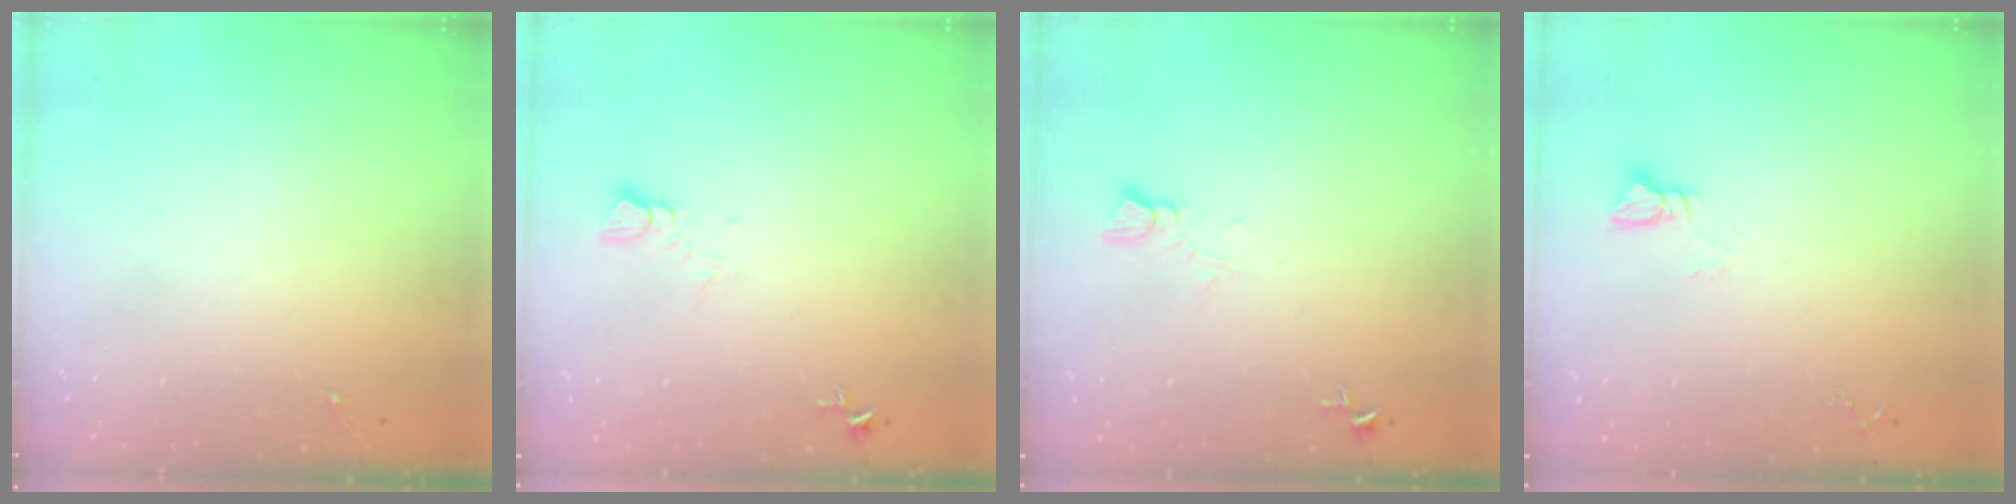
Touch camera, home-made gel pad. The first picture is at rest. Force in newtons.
{"total": 3.3, "press": 3.3, "slide": 0.3}
{"total": 3.3, "press": 3.3, "slide": 0.3}
{"total": 2.9, "press": 2.9, "slide": 0.3}